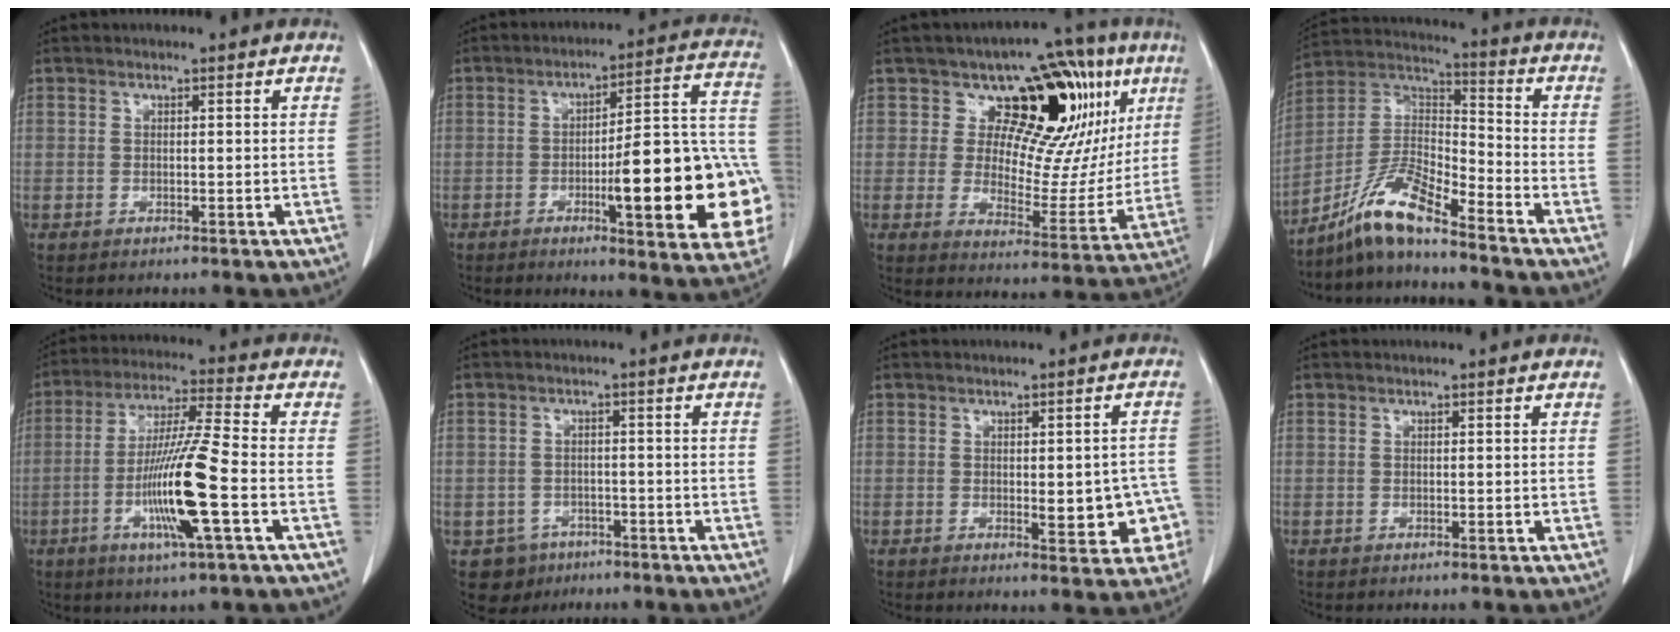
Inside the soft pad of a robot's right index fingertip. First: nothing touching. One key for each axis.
{"total": 21.8, "fx": -5.3, "fy": 3.3, "fz": 20.9, "tx": -0.185, "ty": 0.024, "tz": -0.059}
{"total": 17.7, "fx": 8.5, "fy": 9.4, "fz": 12.4, "tx": -0.130, "ty": 0.014, "tz": 0.118}
{"total": 10.7, "fx": -8.7, "fy": 0.9, "fz": 6.2, "tx": -0.131, "ty": 0.010, "tz": -0.167}
{"total": 13.0, "fx": -3.7, "fy": -0.5, "fz": 12.5, "tx": -0.244, "ty": -0.010, "tz": -0.073}
{"total": 4.9, "fx": -2.6, "fy": 4.1, "fz": 0.2, "tx": -0.001, "ty": 0.011, "tz": -0.034}
{"total": 7.0, "fx": -1.5, "fy": 2.7, "fz": 6.3, "tx": -0.058, "ty": 0.012, "tz": -0.009}
{"total": 0.0}